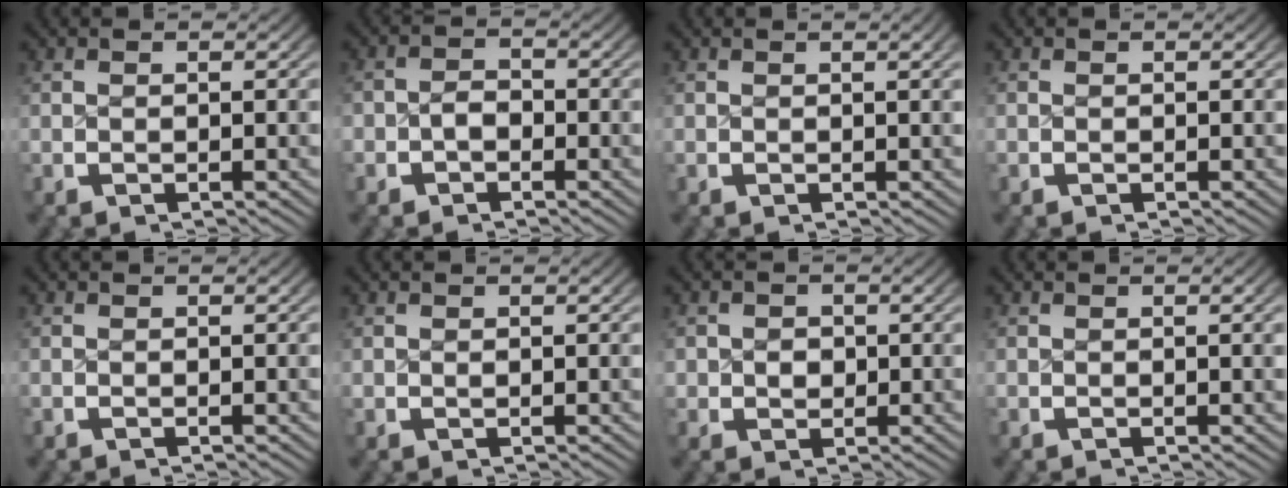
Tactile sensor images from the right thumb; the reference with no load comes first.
{"total": 2.0, "force": [-0.8, 1.6, 0.8], "torque": [-0.017, -0.008, -0.011]}
{"total": 0.7, "force": [0.2, -0.1, 0.7], "torque": [-0.013, 0.004, 0.008]}
{"total": 0.0}
{"total": 0.0}
{"total": 0.6, "force": [0.3, 0.4, 0.3], "torque": [-0.013, -0.005, 0.012]}
{"total": 2.3, "force": [0.3, 2.1, 1.0], "torque": [-0.020, -0.008, 0.014]}
{"total": 0.7, "force": [0.1, -0.1, 0.7], "torque": [-0.014, 0.002, 0.006]}